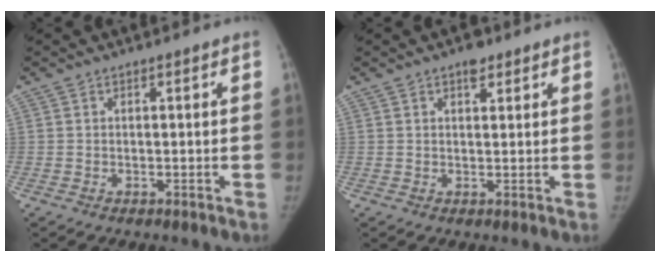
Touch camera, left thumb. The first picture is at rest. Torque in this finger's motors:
{"motor_torque": [0.05, 0.09, 0.43, -0.40, 0.04]}